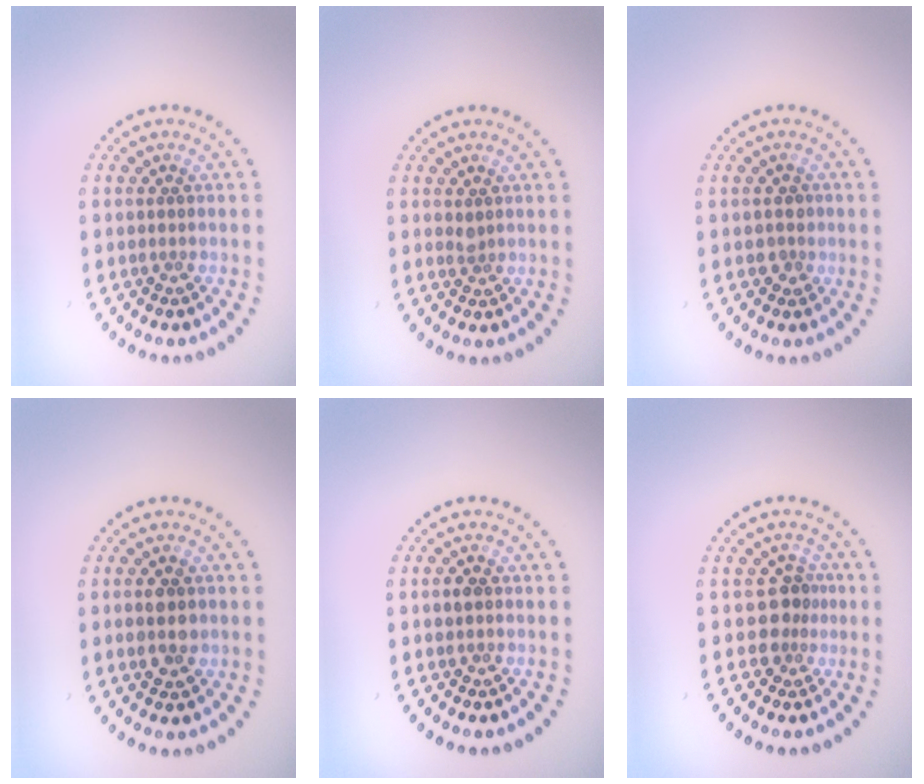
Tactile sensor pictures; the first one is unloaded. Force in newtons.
{"total": 0.6, "press": 0.5, "slide": 0.3}
{"total": 1.4, "press": 1.2, "slide": 0.7}
{"total": 2.9, "press": 2.9, "slide": 0.1}
{"total": 1.3, "press": 1.2, "slide": 0.4}
{"total": 2.5, "press": 1.8, "slide": 1.6}